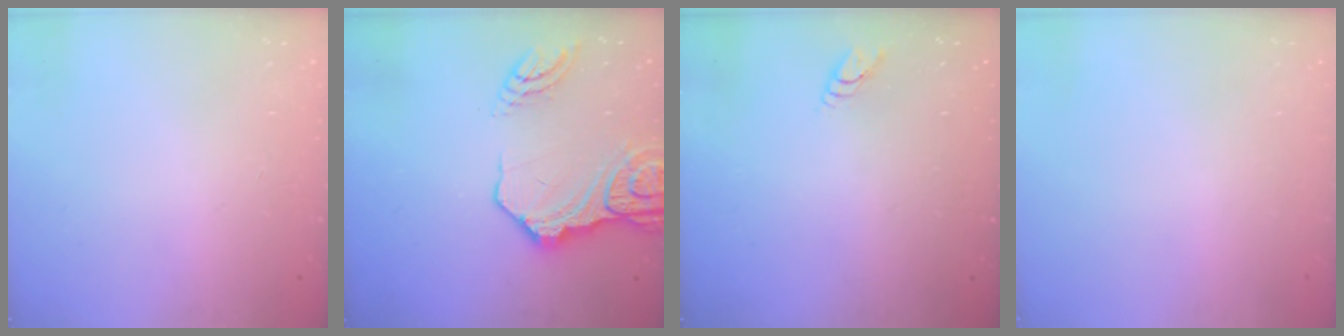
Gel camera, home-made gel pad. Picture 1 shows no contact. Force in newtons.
{"total": 15.9, "press": 15.7, "slide": 1.8}
{"total": 2.6, "press": 2.6, "slide": 0.3}
{"total": 0.0}